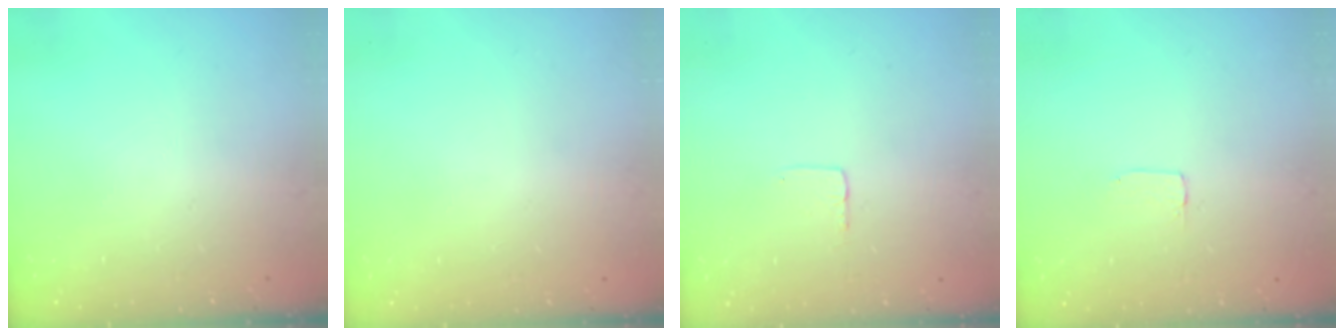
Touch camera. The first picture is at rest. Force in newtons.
{"total": 0.0}
{"total": 2.7, "press": 2.7, "slide": 0.1}
{"total": 2.0, "press": 2.0, "slide": 0.0}